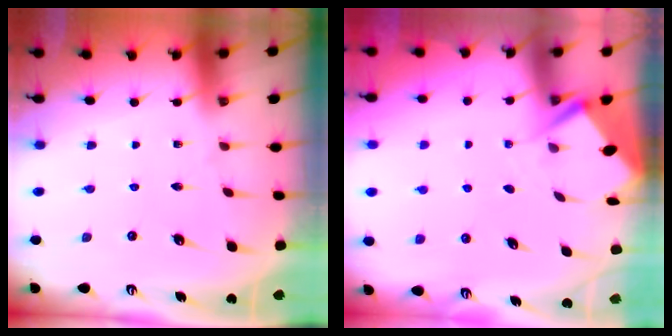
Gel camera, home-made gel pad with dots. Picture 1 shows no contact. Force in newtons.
{"total": 2.8, "press": 2.8, "slide": 0.4}